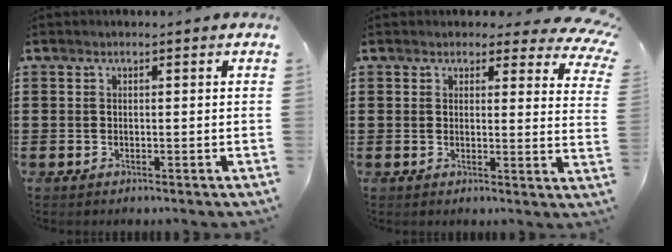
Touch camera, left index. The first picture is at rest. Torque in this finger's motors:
{"motor_torque": [2.14, 0.00, 0.38, 0.01]}